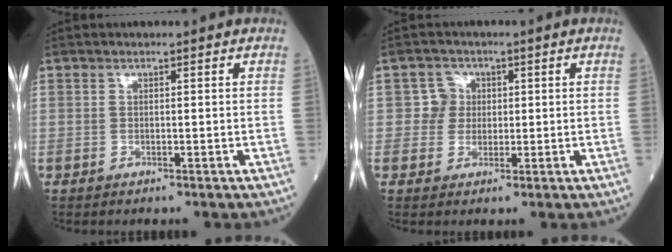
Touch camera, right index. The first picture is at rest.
{"total": 3.0, "force": [0.3, 3.0, 0.0], "torque": [0.009, 0.008, 0.002]}